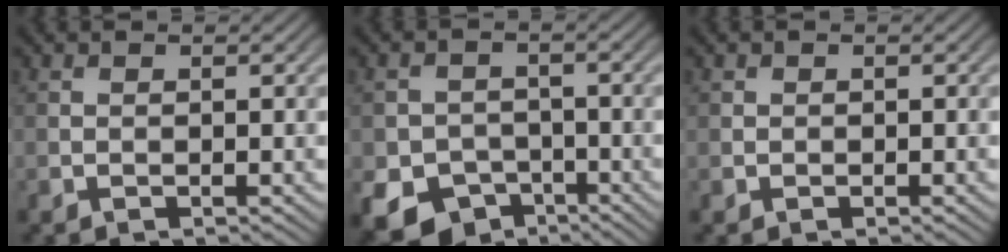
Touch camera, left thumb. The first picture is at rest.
{"total": 8.2, "force": [-4.5, 6.2, 3.0], "torque": [-0.055, -0.019, -0.086]}
{"total": 0.9, "force": [0.1, 0.9, 0.1], "torque": [0.002, -0.003, -0.001]}